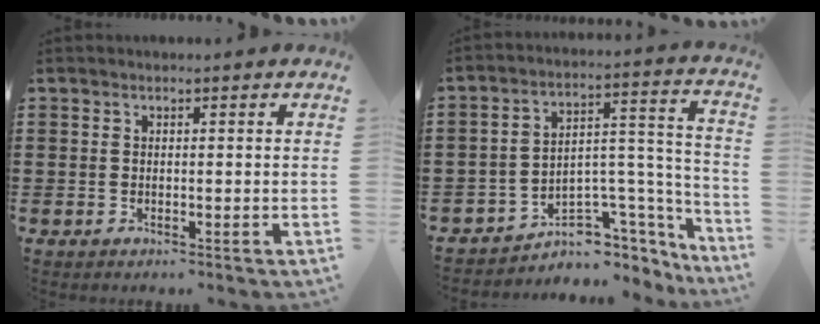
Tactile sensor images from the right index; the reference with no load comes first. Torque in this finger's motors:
{"motor_torque": [0.05, 1.18, -0.03, 0.01]}